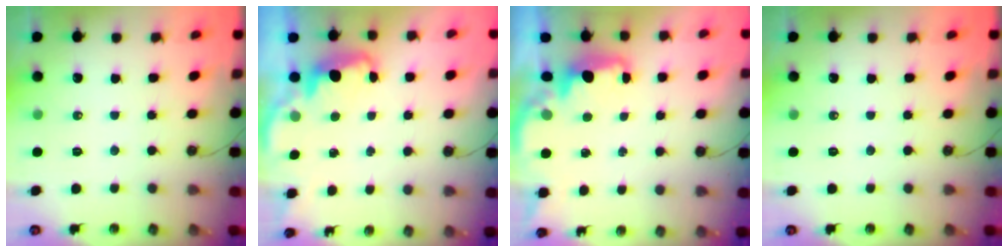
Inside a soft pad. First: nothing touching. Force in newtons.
{"total": 2.3, "press": 2.3, "slide": 0.5}
{"total": 2.0, "press": 1.9, "slide": 0.7}
{"total": 0.0}